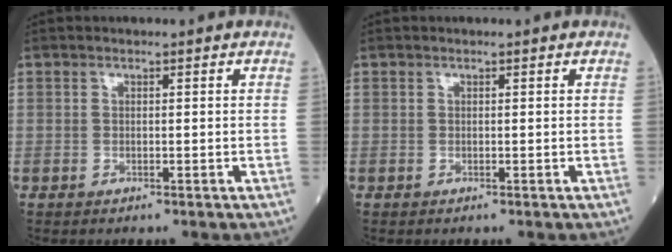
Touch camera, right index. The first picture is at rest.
{"total": 0.0}